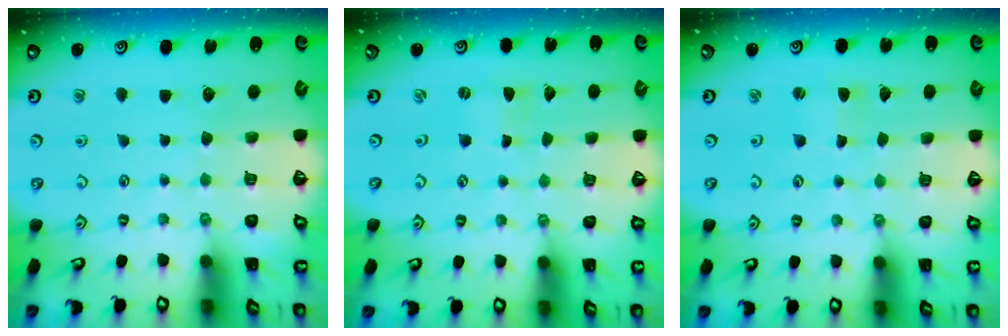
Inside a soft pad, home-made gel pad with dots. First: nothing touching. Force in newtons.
{"total": 0.0}
{"total": 2.1, "press": 2.1, "slide": 0.3}